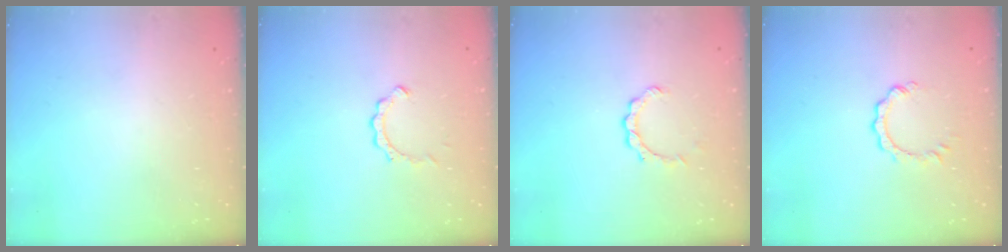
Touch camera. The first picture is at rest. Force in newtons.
{"total": 2.1, "press": 2.1, "slide": 0.2}
{"total": 4.1, "press": 4.1, "slide": 0.3}
{"total": 4.1, "press": 4.1, "slide": 0.5}